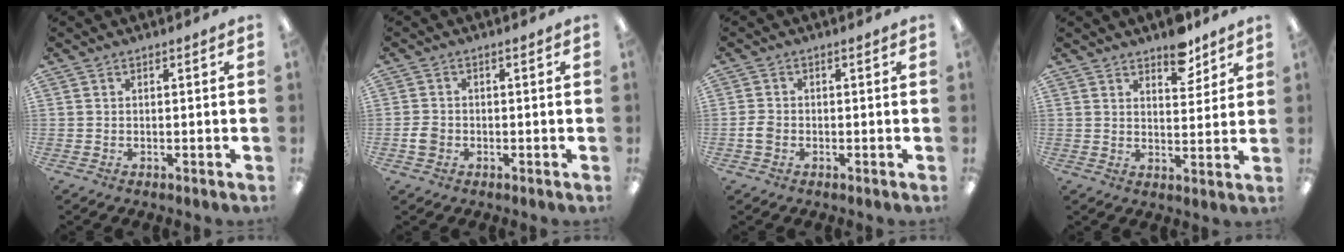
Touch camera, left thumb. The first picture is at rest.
{"total": 2.9, "force": [-0.7, 2.3, 1.6], "torque": [-0.034, 0.003, -0.015]}
{"total": 2.6, "force": [-0.7, 1.9, 1.6], "torque": [-0.035, 0.003, -0.016]}
{"total": 7.2, "force": [5.7, 3.2, 2.9], "torque": [-0.017, -0.038, 0.096]}